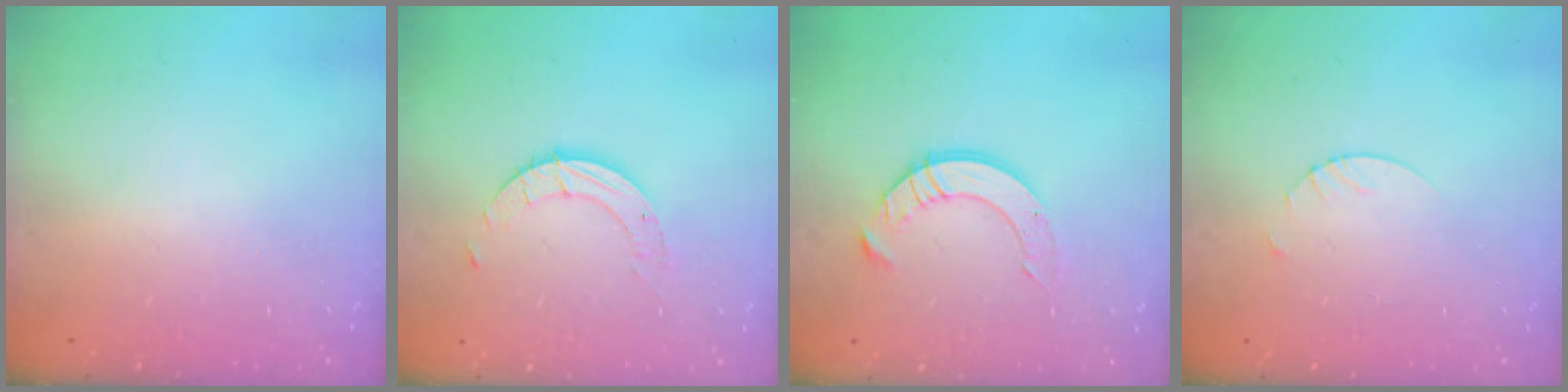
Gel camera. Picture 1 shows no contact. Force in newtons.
{"total": 4.9, "press": 4.9, "slide": 0.3}
{"total": 10.5, "press": 10.5, "slide": 0.9}
{"total": 1.9, "press": 1.9, "slide": 0.2}